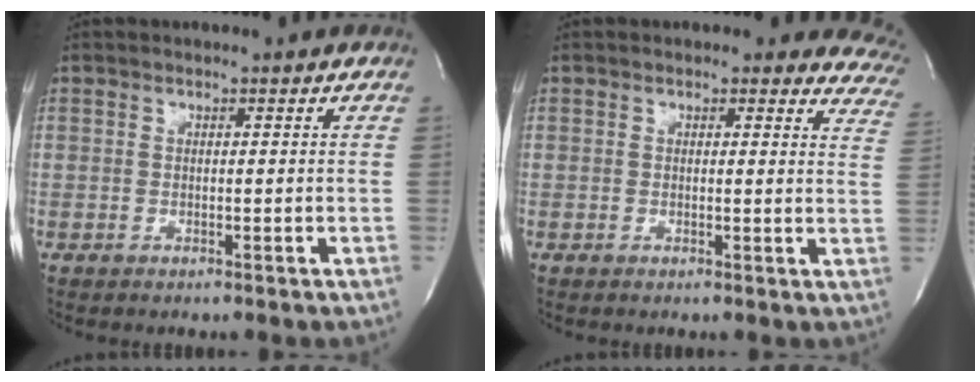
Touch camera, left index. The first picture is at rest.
{"total": 8.6, "force": [7.7, 3.6, 1.4], "torque": [0.034, -0.034, 0.032]}